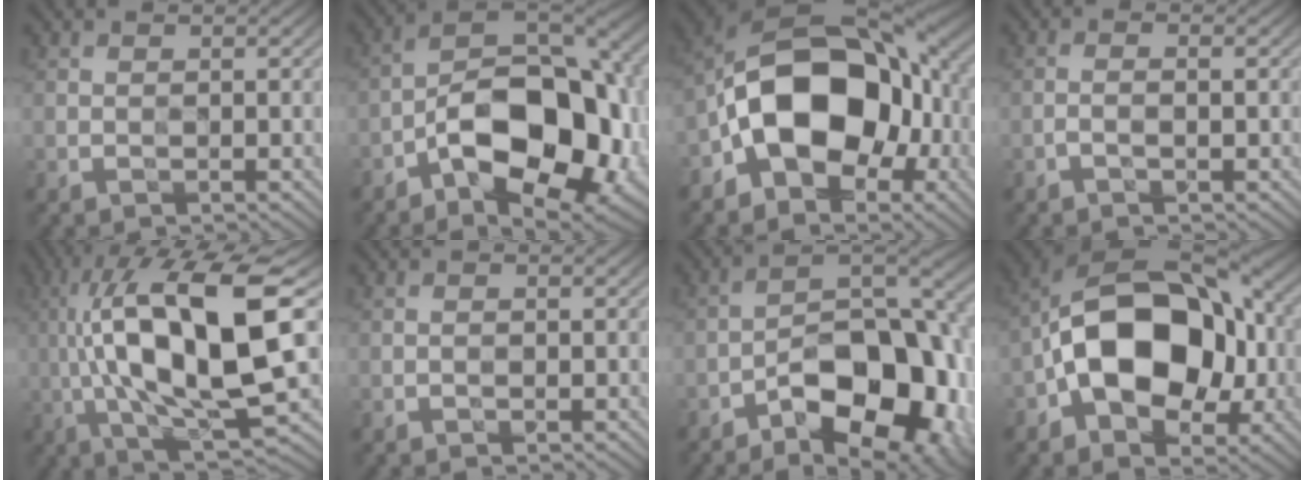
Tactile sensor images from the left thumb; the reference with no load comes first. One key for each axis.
{"total": 16.8, "fx": -5.8, "fy": 9.0, "fz": 12.9, "tx": -0.187, "ty": -0.006, "tz": -0.105}
{"total": 15.0, "fx": -3.6, "fy": 10.0, "fz": 10.7, "tx": -0.149, "ty": 0.006, "tz": -0.072}
{"total": 1.4, "fx": -0.6, "fy": 0.4, "fz": 1.2, "tx": -0.024, "ty": 0.005, "tz": -0.015}
{"total": 17.7, "fx": 1.6, "fy": 5.3, "fz": 16.8, "tx": -0.325, "ty": 0.028, "tz": 0.028}
{"total": 0.6, "fx": -0.3, "fy": 0.3, "fz": 0.4, "tx": -0.007, "ty": 0.002, "tz": -0.004}
{"total": 17.1, "fx": -7.7, "fy": 8.6, "fz": 12.6, "tx": -0.163, "ty": -0.005, "tz": -0.130}
{"total": 16.2, "fx": -2.3, "fy": 10.6, "fz": 12.0, "tx": -0.181, "ty": 0.009, "tz": -0.055}